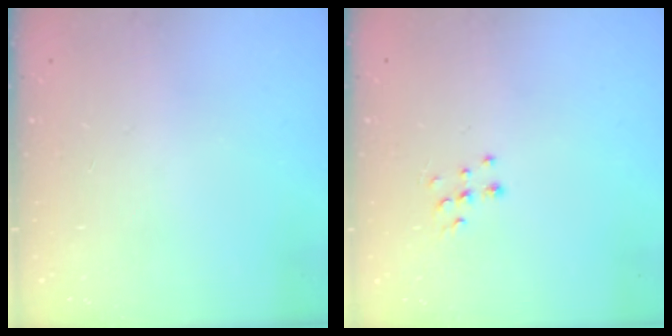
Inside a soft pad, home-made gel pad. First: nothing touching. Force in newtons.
{"total": 5.2, "press": 5.2, "slide": 0.3}